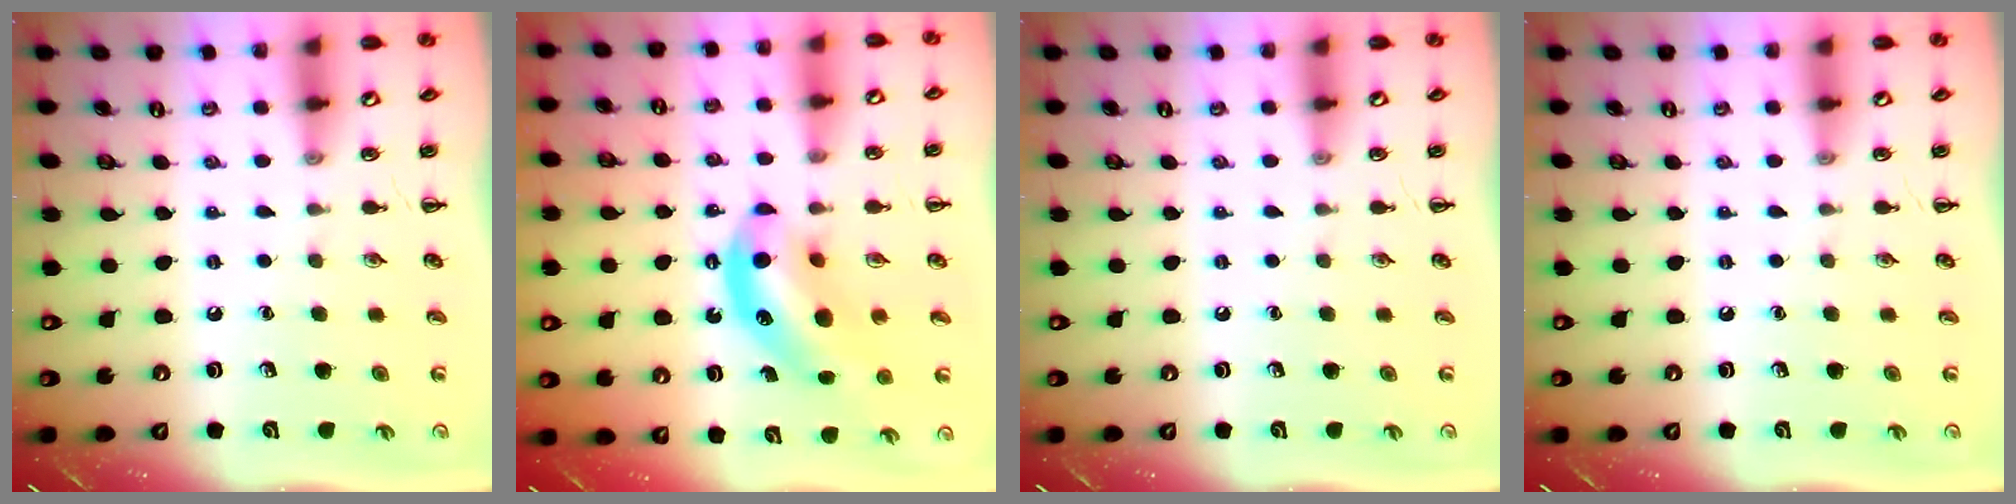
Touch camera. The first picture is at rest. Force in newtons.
{"total": 11.3, "press": 11.0, "slide": 2.8}
{"total": 0.0}
{"total": 0.0}